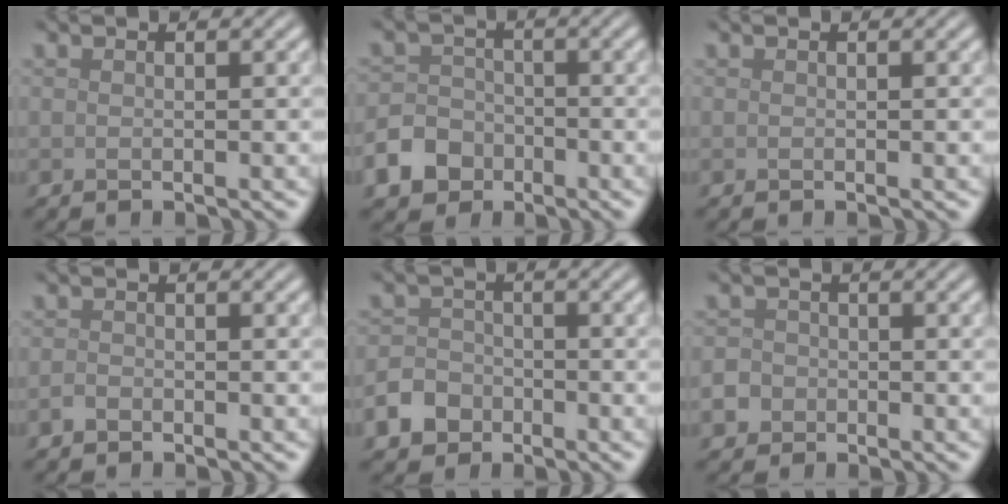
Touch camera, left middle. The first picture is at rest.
{"total": 5.6, "force": [-3.3, 4.3, 1.4], "torque": [-0.017, -0.012, -0.072]}
{"total": 0.0}
{"total": 0.7, "force": [-0.5, 0.4, 0.3], "torque": [-0.005, -0.002, -0.012]}
{"total": 3.9, "force": [-2.4, 2.9, 1.0], "torque": [-0.012, -0.006, -0.047]}
{"total": 3.5, "force": [-1.7, 3.0, 0.9], "torque": [-0.007, -0.003, -0.038]}